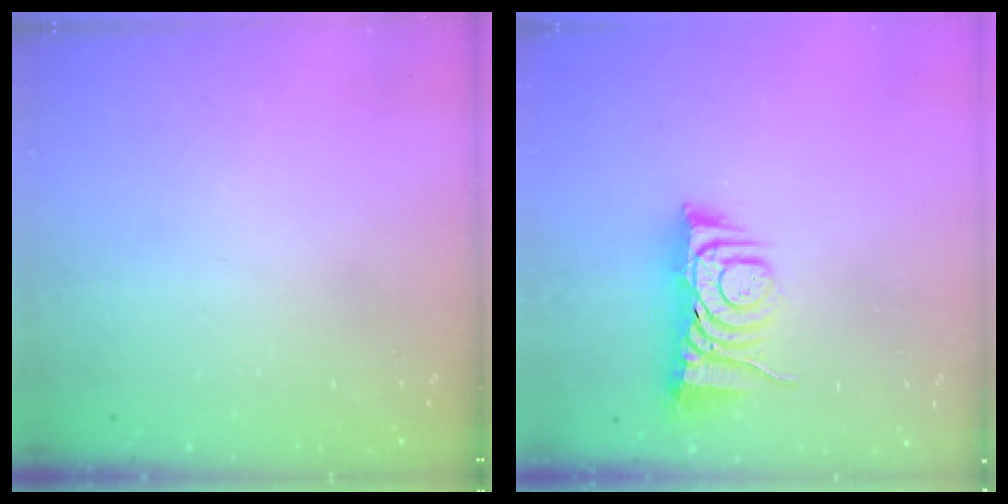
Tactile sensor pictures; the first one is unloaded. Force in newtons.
{"total": 7.3, "press": 7.3, "slide": 0.6}